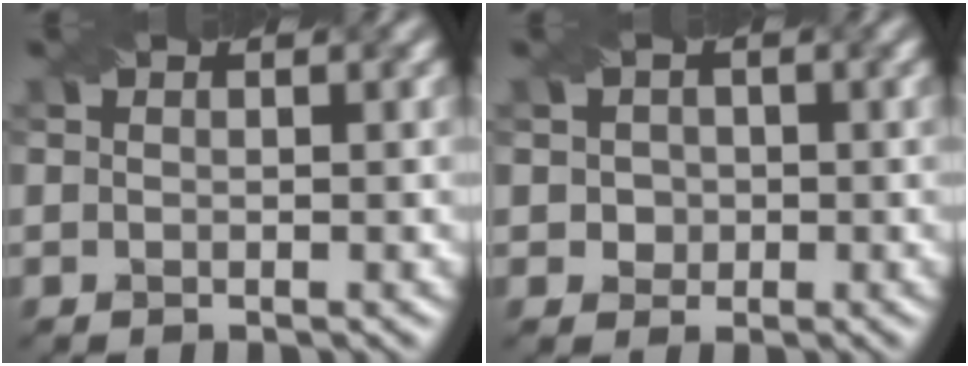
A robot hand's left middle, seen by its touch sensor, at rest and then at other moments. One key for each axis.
{"total": 1.7, "fx": 0.2, "fy": 1.6, "fz": 0.5, "tx": -0.004, "ty": 0.003, "tz": 0.011}